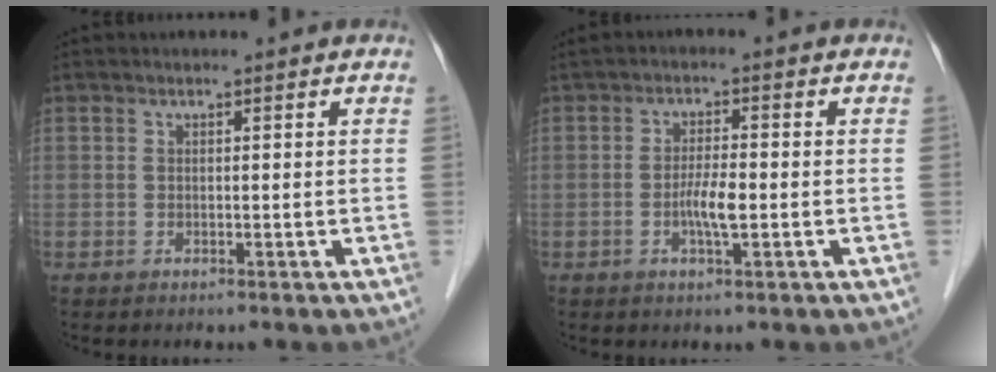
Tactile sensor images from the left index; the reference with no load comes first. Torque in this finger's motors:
{"motor_torque": [0.64, 0.53, 0.20, 0.03]}